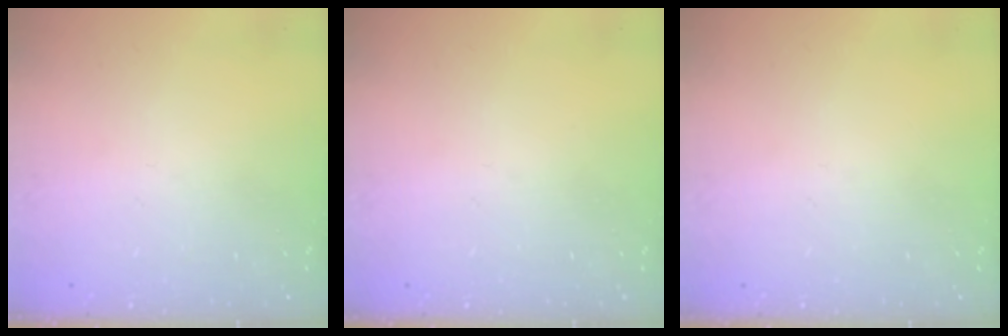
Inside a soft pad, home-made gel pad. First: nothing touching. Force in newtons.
{"total": 0.0}
{"total": 0.0}